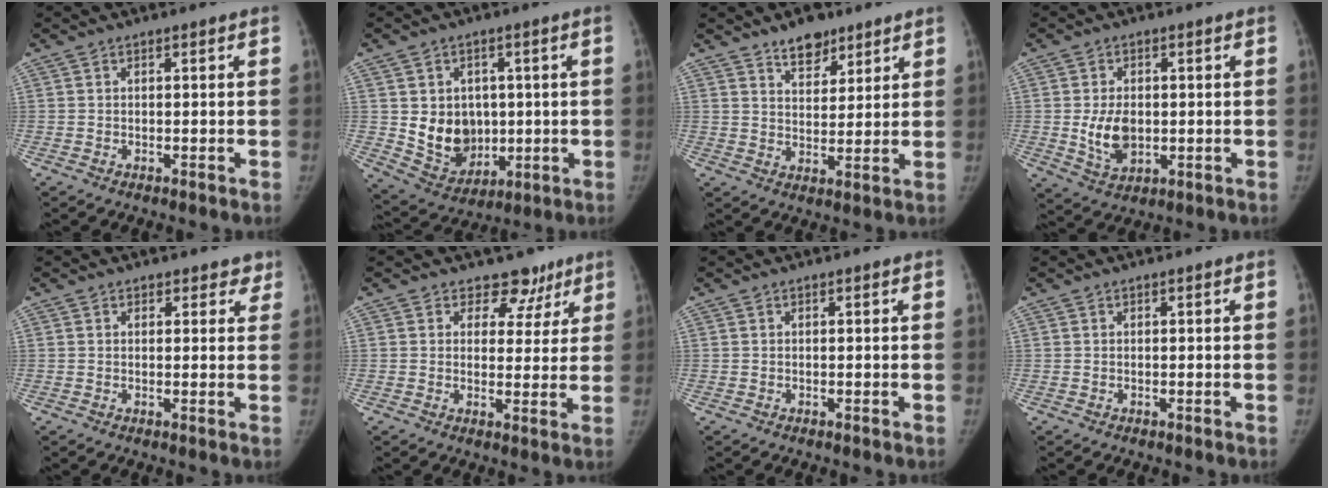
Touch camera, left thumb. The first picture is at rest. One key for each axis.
{"total": 11.2, "fx": 0.5, "fy": 9.2, "fz": 6.3, "tx": -0.057, "ty": -0.013, "tz": 0.035}
{"total": 6.9, "fx": 5.0, "fy": 3.5, "fz": 3.1, "tx": -0.017, "ty": -0.034, "tz": 0.085}
{"total": 7.2, "fx": -0.4, "fy": 4.8, "fz": 5.3, "tx": -0.082, "ty": -0.009, "tz": 0.005}
{"total": 3.0, "fx": 2.3, "fy": 1.9, "fz": 0.4, "tx": 0.035, "ty": -0.009, "tz": 0.017}
{"total": 6.2, "fx": 4.3, "fy": 4.4, "fz": 0.6, "tx": 0.031, "ty": -0.022, "tz": 0.050}
{"total": 0.0}
{"total": 0.0}